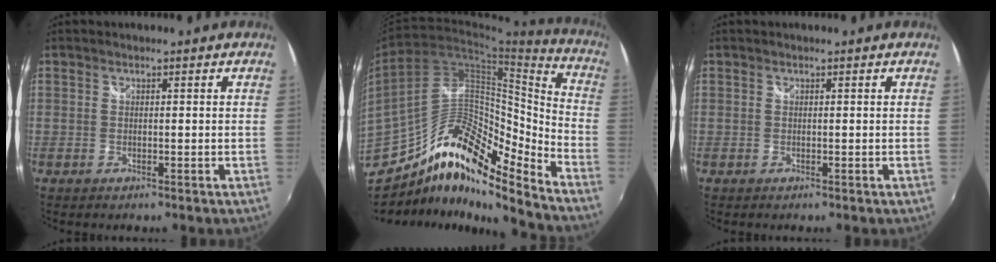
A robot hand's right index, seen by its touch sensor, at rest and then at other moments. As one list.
[{"total": 16.6, "force": [-12.9, 5.0, 9.2], "torque": [-0.167, 0.021, -0.246]}, {"total": 0.0}]